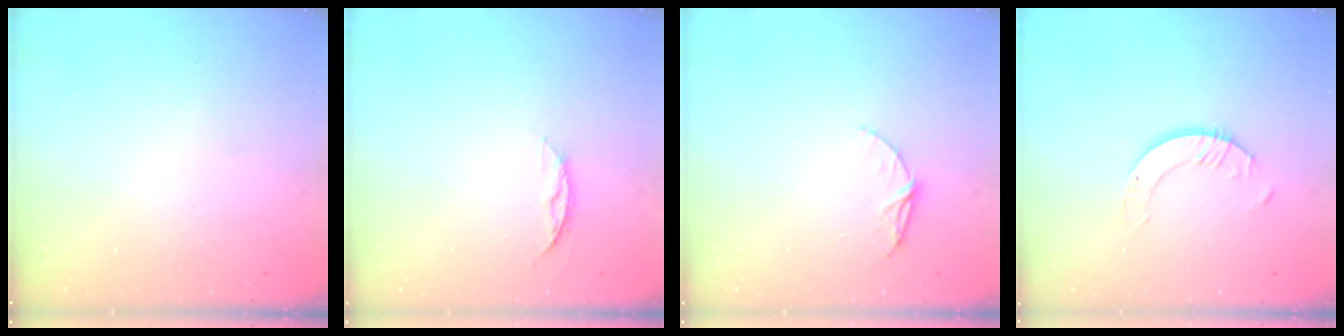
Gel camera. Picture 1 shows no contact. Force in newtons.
{"total": 6.4, "press": 6.3, "slide": 0.8}
{"total": 7.6, "press": 7.6, "slide": 0.6}
{"total": 3.5, "press": 3.4, "slide": 0.4}